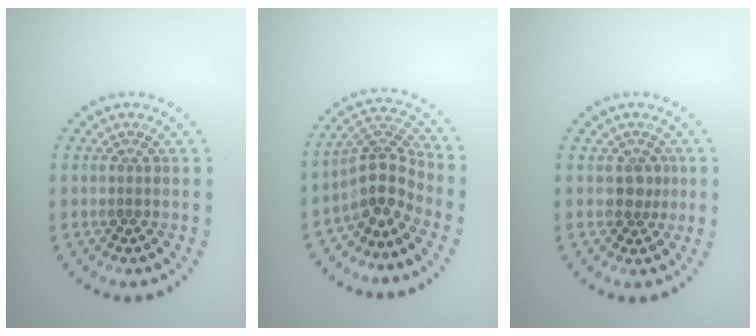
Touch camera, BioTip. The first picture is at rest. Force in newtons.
{"total": 3.7, "press": 2.8, "slide": 2.4}
{"total": 1.7, "press": 1.4, "slide": 0.9}